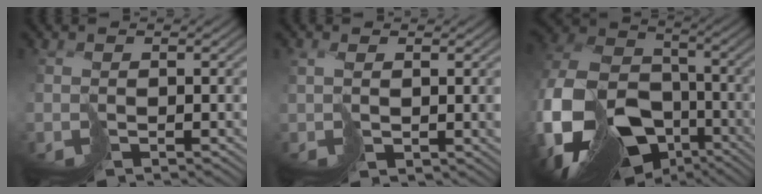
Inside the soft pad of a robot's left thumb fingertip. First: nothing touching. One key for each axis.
{"total": 2.9, "fx": 1.1, "fy": 1.4, "fz": 2.4, "tx": -0.046, "ty": -0.005, "tz": 0.032}
{"total": 18.9, "fx": -8.0, "fy": 13.0, "fz": 11.1, "tx": -0.281, "ty": -0.040, "tz": -0.109}